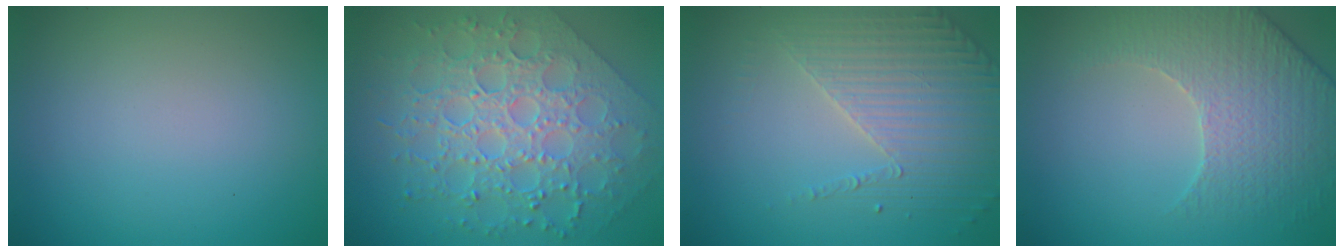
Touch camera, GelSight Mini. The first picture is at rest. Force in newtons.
{"total": 8.5, "press": 6.2, "slide": 5.8}
{"total": 4.1, "press": 3.3, "slide": 2.4}
{"total": 4.3, "press": 4.2, "slide": 1.0}